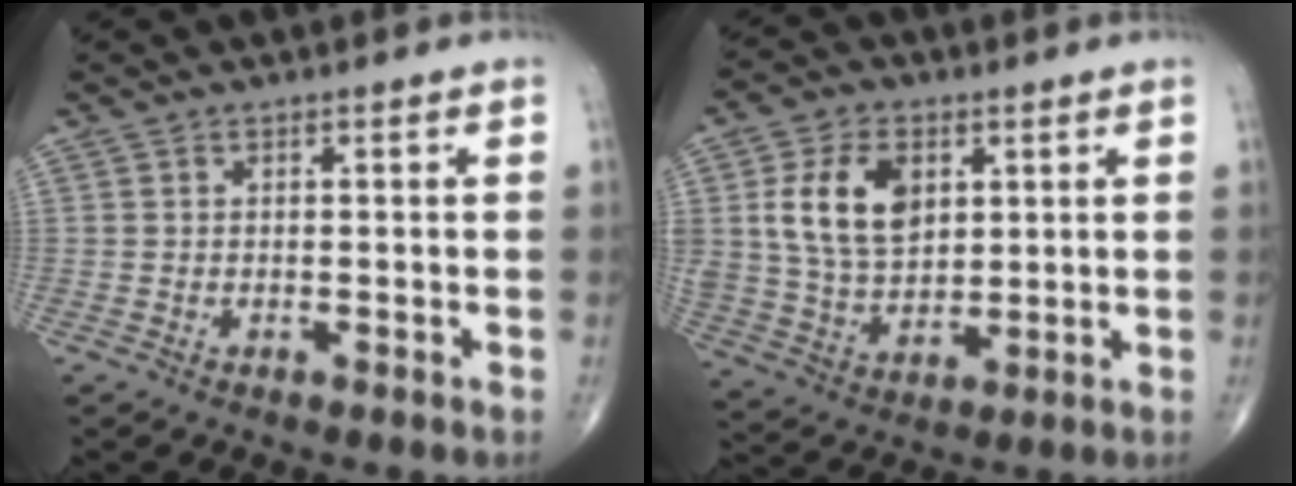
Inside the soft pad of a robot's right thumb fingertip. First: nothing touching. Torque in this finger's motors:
{"motor_torque": [2.07, 2.15, 1.27, 0.19, 0.16]}